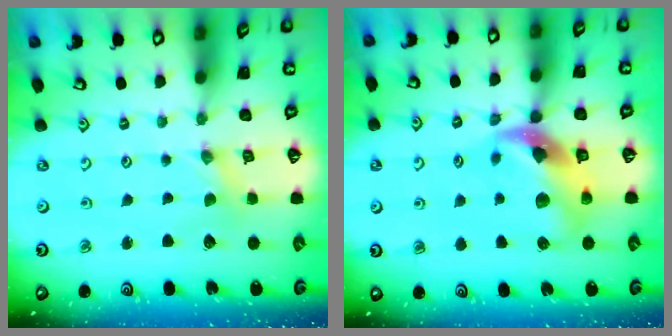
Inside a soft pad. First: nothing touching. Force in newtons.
{"total": 12.4, "press": 12.2, "slide": 2.2}